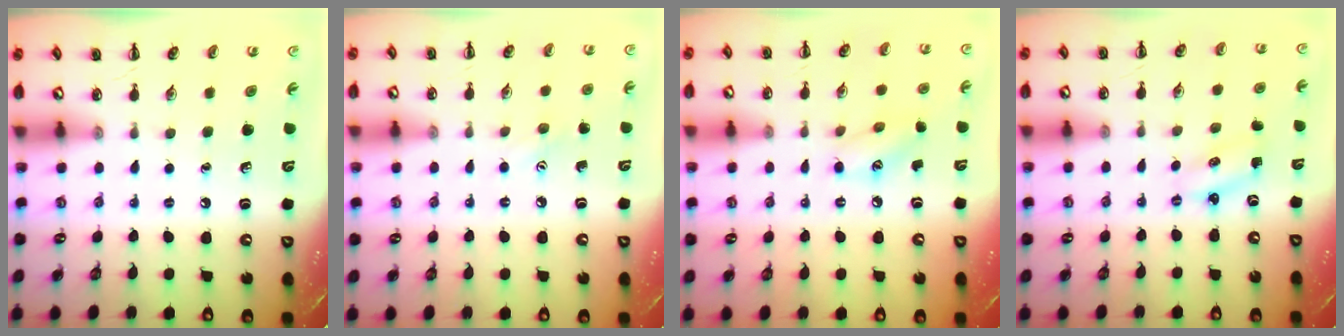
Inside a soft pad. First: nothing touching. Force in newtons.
{"total": 5.4, "press": 5.3, "slide": 1.3}
{"total": 8.2, "press": 8.2, "slide": 0.7}
{"total": 2.2, "press": 2.1, "slide": 0.6}